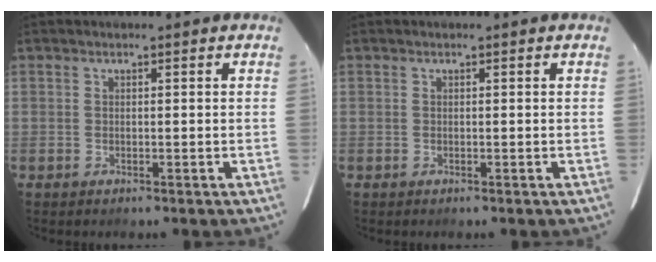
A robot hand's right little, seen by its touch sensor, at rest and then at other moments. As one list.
[{"total": 0.0}]